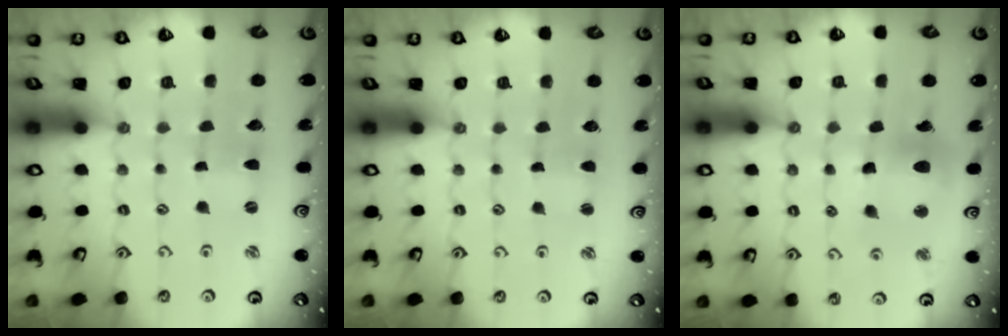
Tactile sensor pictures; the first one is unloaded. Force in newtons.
{"total": 0.7, "press": 0.7, "slide": 0.1}
{"total": 12.0, "press": 11.9, "slide": 1.6}